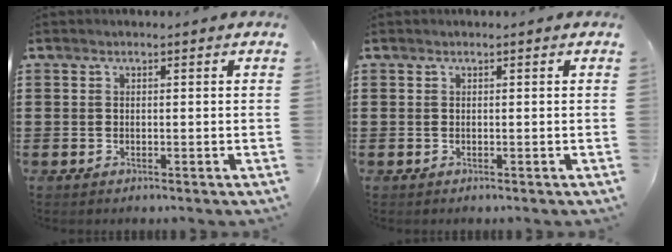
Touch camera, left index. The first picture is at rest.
{"total": 0.0}